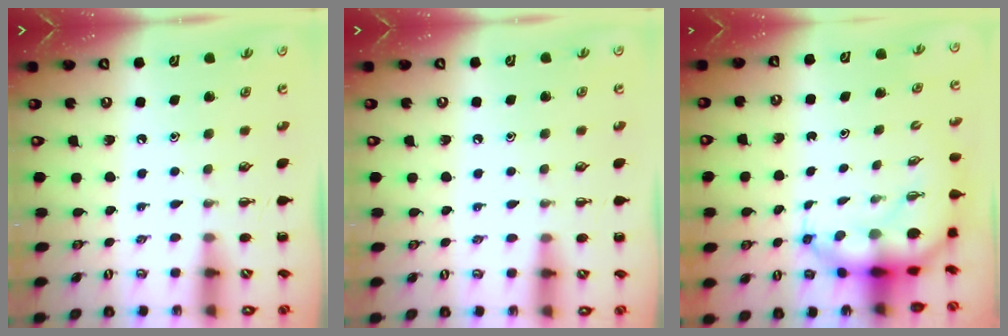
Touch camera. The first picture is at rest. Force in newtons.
{"total": 4.8, "press": 4.6, "slide": 1.6}
{"total": 8.0, "press": 7.7, "slide": 2.2}